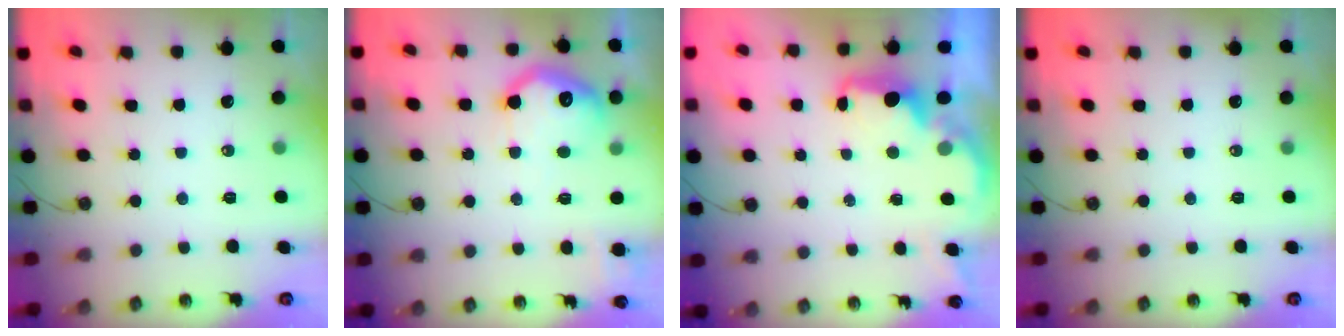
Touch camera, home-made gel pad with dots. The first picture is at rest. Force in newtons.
{"total": 13.9, "press": 13.9, "slide": 1.0}
{"total": 2.0, "press": 1.9, "slide": 0.7}
{"total": 0.0}